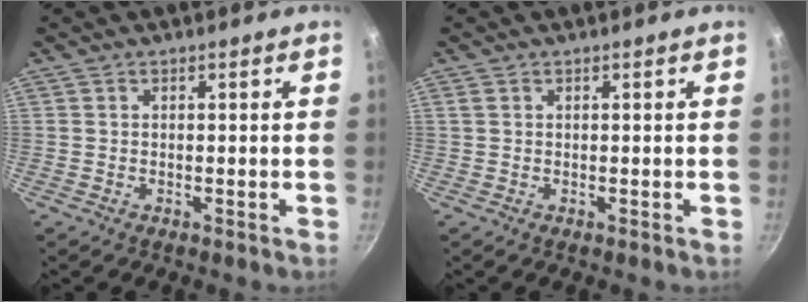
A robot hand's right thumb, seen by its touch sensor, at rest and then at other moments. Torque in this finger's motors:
{"motor_torque": [-0.32, 0.06, 0.25, -0.44, 0.00]}